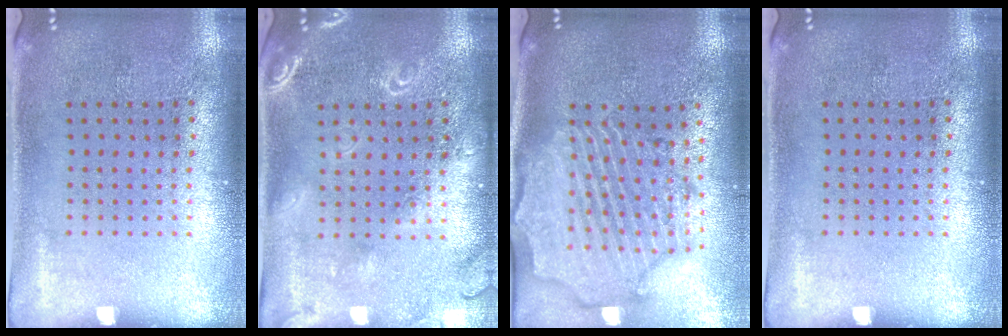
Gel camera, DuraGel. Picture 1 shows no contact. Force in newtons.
{"total": 1.8, "press": 1.8, "slide": 0.5}
{"total": 2.9, "press": 2.5, "slide": 1.4}
{"total": 0.0}